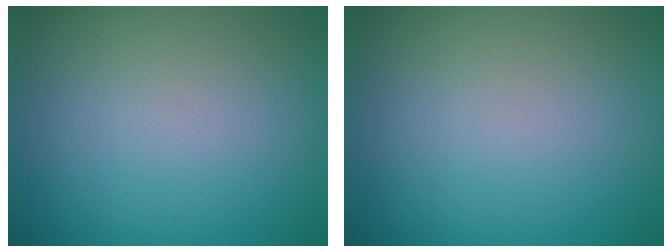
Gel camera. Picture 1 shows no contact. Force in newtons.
{"total": 0.0}